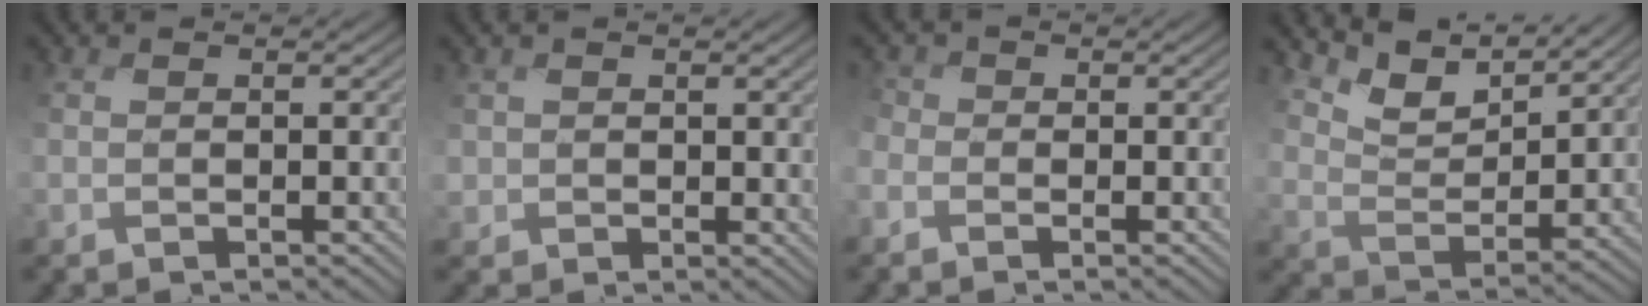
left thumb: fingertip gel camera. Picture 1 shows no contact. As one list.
[{"total": 1.2, "force": [0.8, 0.8, -0.5], "torque": [0.001, 0.000, 0.008]}, {"total": 3.5, "force": [-1.5, 3.0, 0.7], "torque": [-0.036, 0.003, -0.055]}, {"total": 7.3, "force": [6.5, 1.3, 3.1], "torque": [-0.073, 0.008, 0.120]}]